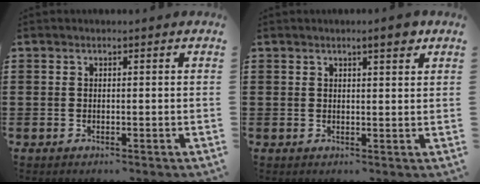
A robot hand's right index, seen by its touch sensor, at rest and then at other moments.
{"total": 2.9, "force": [2.0, 0.5, 2.1], "torque": [-0.028, -0.002, 0.030]}